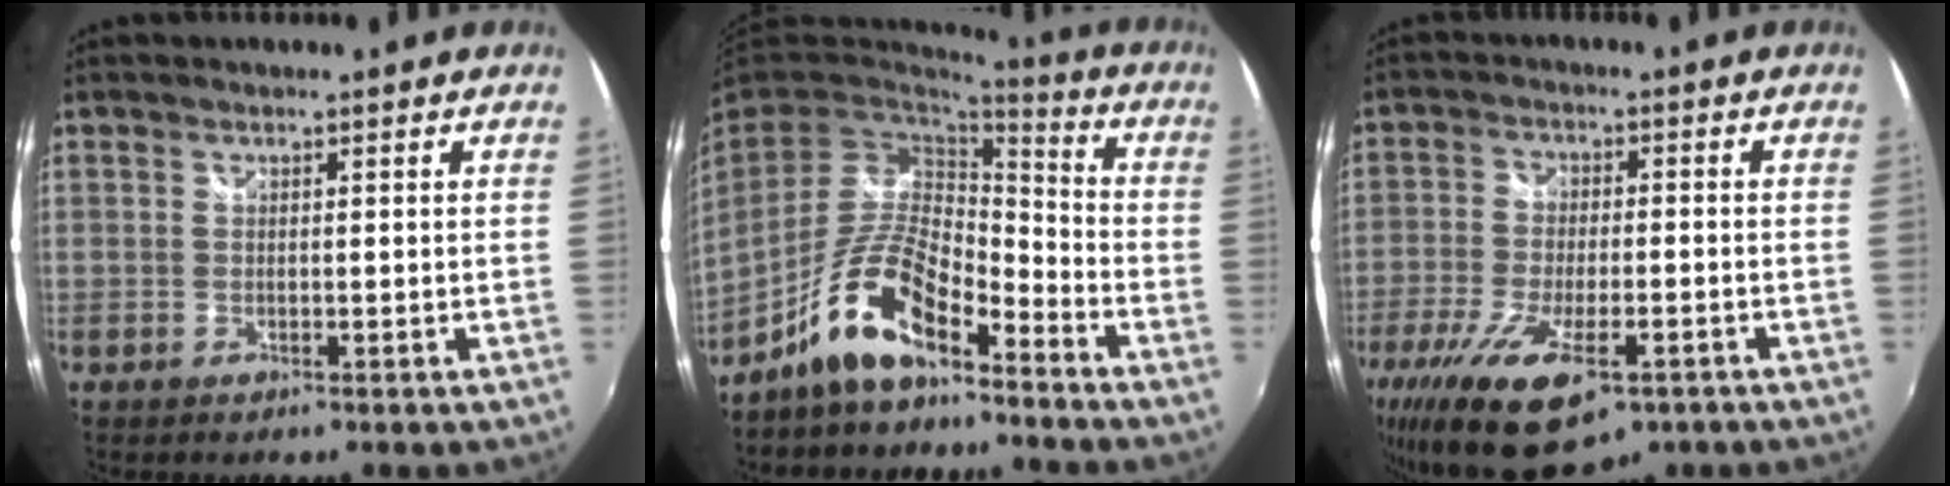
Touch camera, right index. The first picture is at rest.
{"total": 13.3, "force": [-9.2, 4.2, 8.6], "torque": [-0.179, 0.002, -0.174]}
{"total": 17.2, "force": [-10.2, 6.1, 12.5], "torque": [-0.262, -0.062, -0.171]}